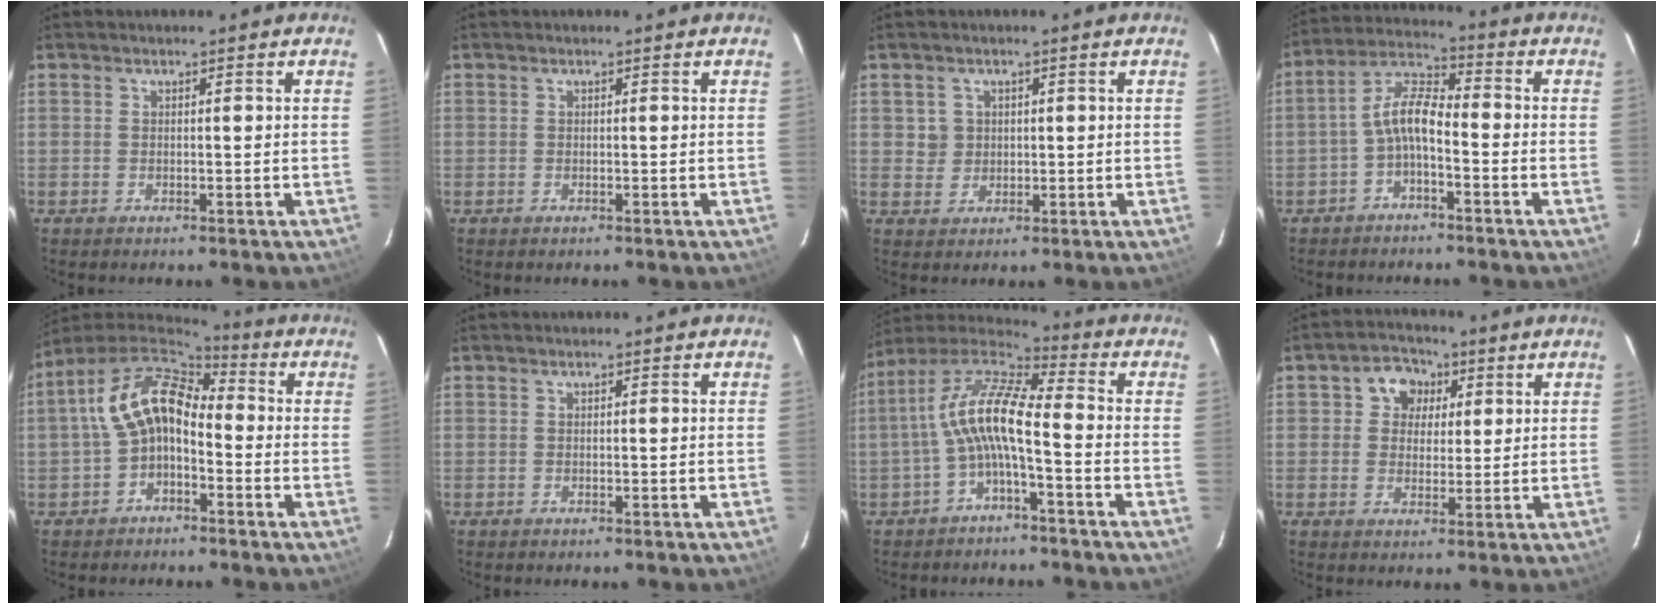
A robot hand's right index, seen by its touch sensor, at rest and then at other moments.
{"total": 0.0}
{"total": 3.0, "force": [0.8, 2.8, 0.3], "torque": [0.006, 0.014, 0.016]}
{"total": 5.0, "force": [-2.2, 2.1, 3.9], "torque": [-0.083, 0.019, -0.043]}
{"total": 10.7, "force": [-1.6, 7.0, 7.9], "torque": [-0.154, 0.027, -0.032]}
{"total": 0.0}
{"total": 11.2, "force": [-2.6, 2.4, 10.7], "torque": [-0.220, 0.018, -0.054]}
{"total": 6.4, "force": [2.1, 5.6, 2.4], "torque": [-0.033, 0.016, 0.033]}